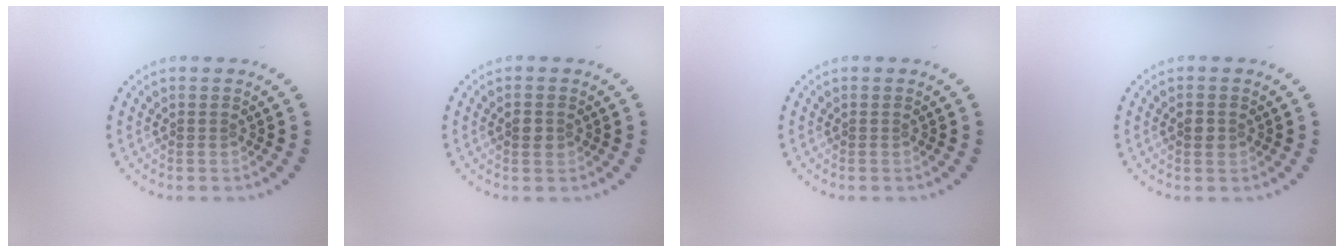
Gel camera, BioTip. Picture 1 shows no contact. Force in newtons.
{"total": 0.9, "press": 0.9, "slide": 0.1}
{"total": 0.0}
{"total": 1.0, "press": 0.9, "slide": 0.2}